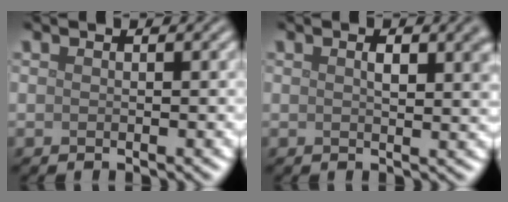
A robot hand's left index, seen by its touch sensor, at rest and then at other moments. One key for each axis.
{"total": 3.2, "fx": 1.0, "fy": 1.2, "fz": 2.8, "tx": -0.041, "ty": 0.004, "tz": 0.015}